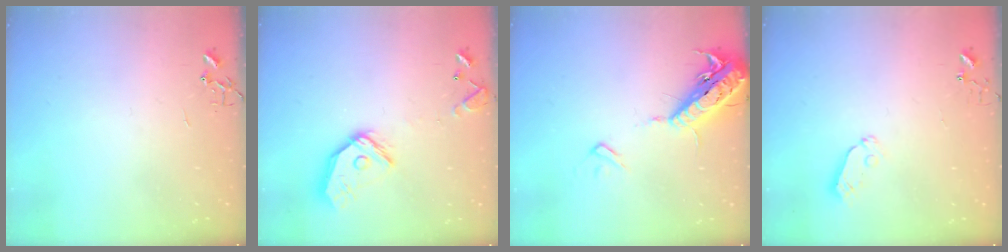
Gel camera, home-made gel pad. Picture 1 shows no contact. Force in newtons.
{"total": 14.6, "press": 14.4, "slide": 1.8}
{"total": 18.4, "press": 18.0, "slide": 4.0}
{"total": 4.1, "press": 4.1, "slide": 0.1}